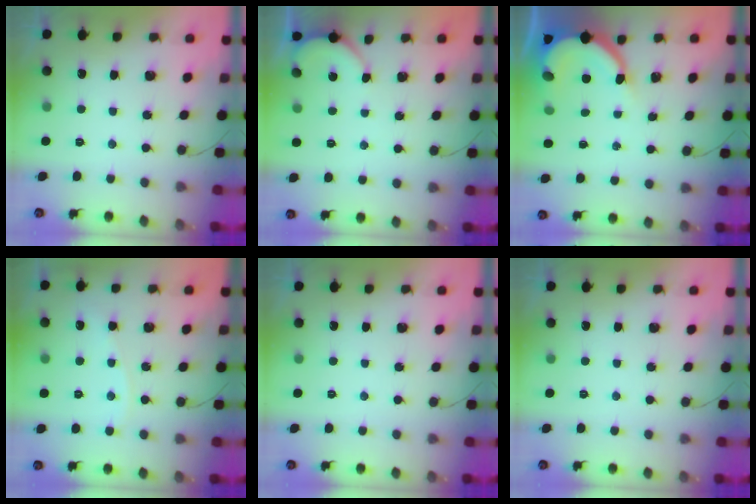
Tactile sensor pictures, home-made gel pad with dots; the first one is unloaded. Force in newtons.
{"total": 2.4, "press": 2.3, "slide": 0.3}
{"total": 10.1, "press": 10.1, "slide": 1.0}
{"total": 4.2, "press": 4.1, "slide": 0.6}
{"total": 0.0}
{"total": 0.0}